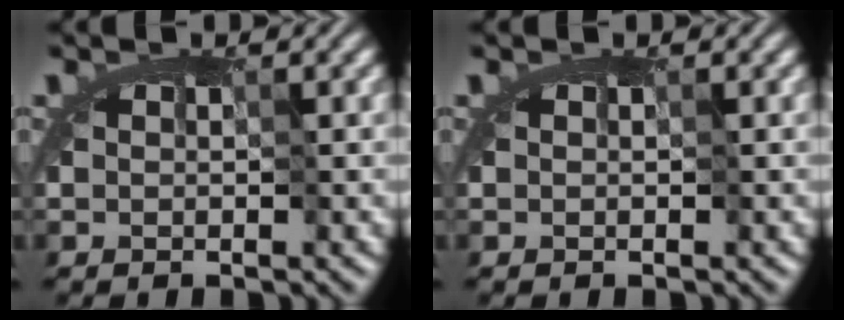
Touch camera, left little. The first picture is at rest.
{"total": 0.0}